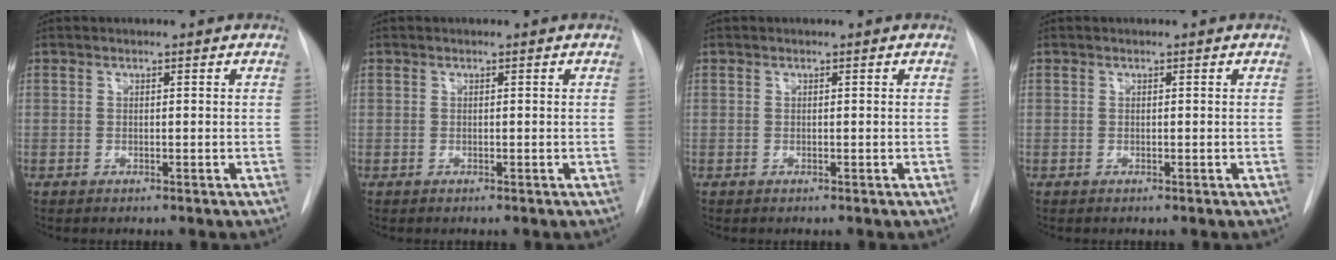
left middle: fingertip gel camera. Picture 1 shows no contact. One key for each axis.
{"total": 0.0}
{"total": 0.0}
{"total": 0.0}